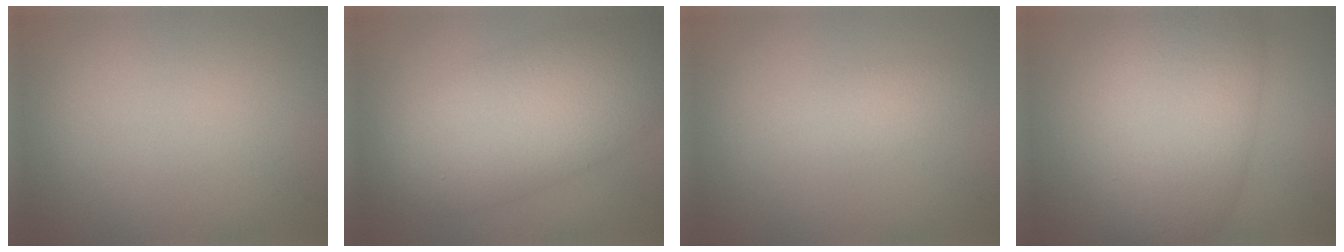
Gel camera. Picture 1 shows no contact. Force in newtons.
{"total": 9.6, "press": 9.6, "slide": 0.5}
{"total": 1.7, "press": 1.7, "slide": 0.1}
{"total": 10.2, "press": 10.2, "slide": 0.6}